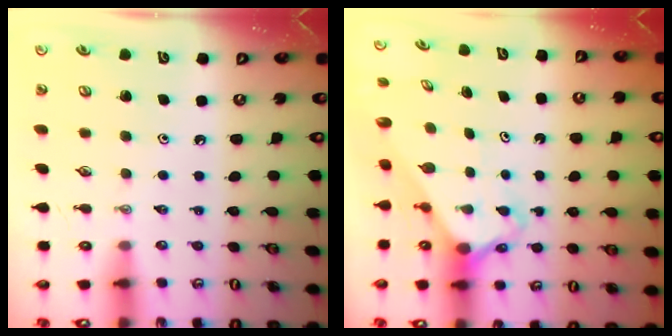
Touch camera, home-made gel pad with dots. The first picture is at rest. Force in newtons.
{"total": 2.4, "press": 2.4, "slide": 0.2}